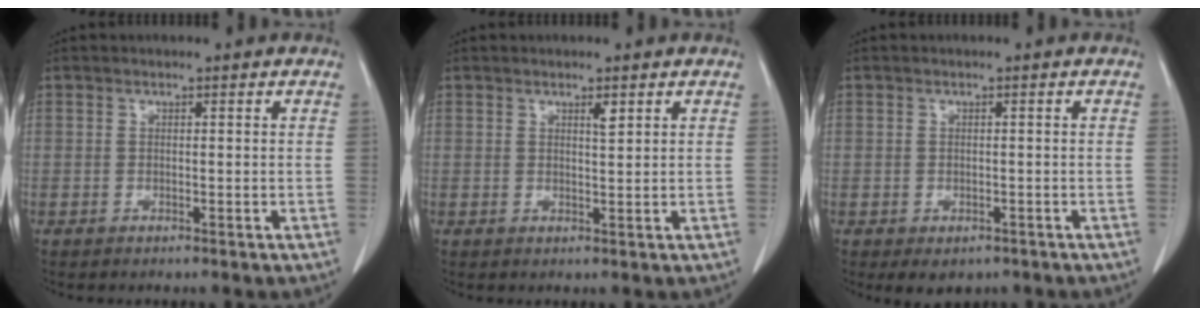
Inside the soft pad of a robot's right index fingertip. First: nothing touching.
{"total": 1.3, "force": [0.8, 0.1, 1.0], "torque": [-0.021, -0.005, 0.014]}
{"total": 2.9, "force": [-1.7, 2.0, 1.2], "torque": [-0.009, -0.001, -0.014]}